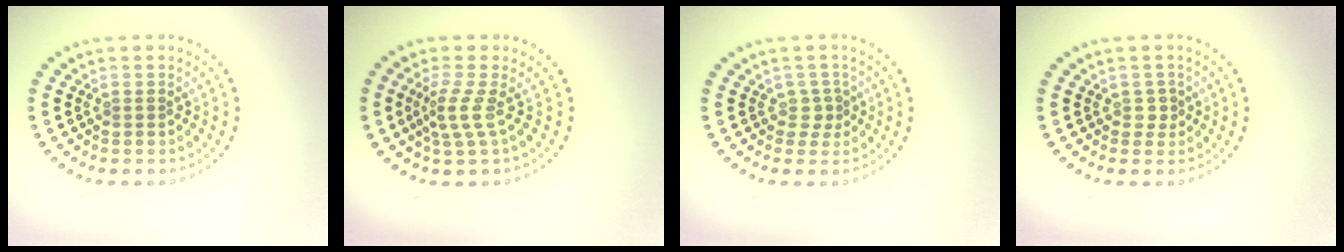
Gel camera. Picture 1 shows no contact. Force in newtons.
{"total": 2.4, "press": 1.6, "slide": 1.7}
{"total": 1.4, "press": 1.1, "slide": 0.9}
{"total": 0.9, "press": 0.8, "slide": 0.4}